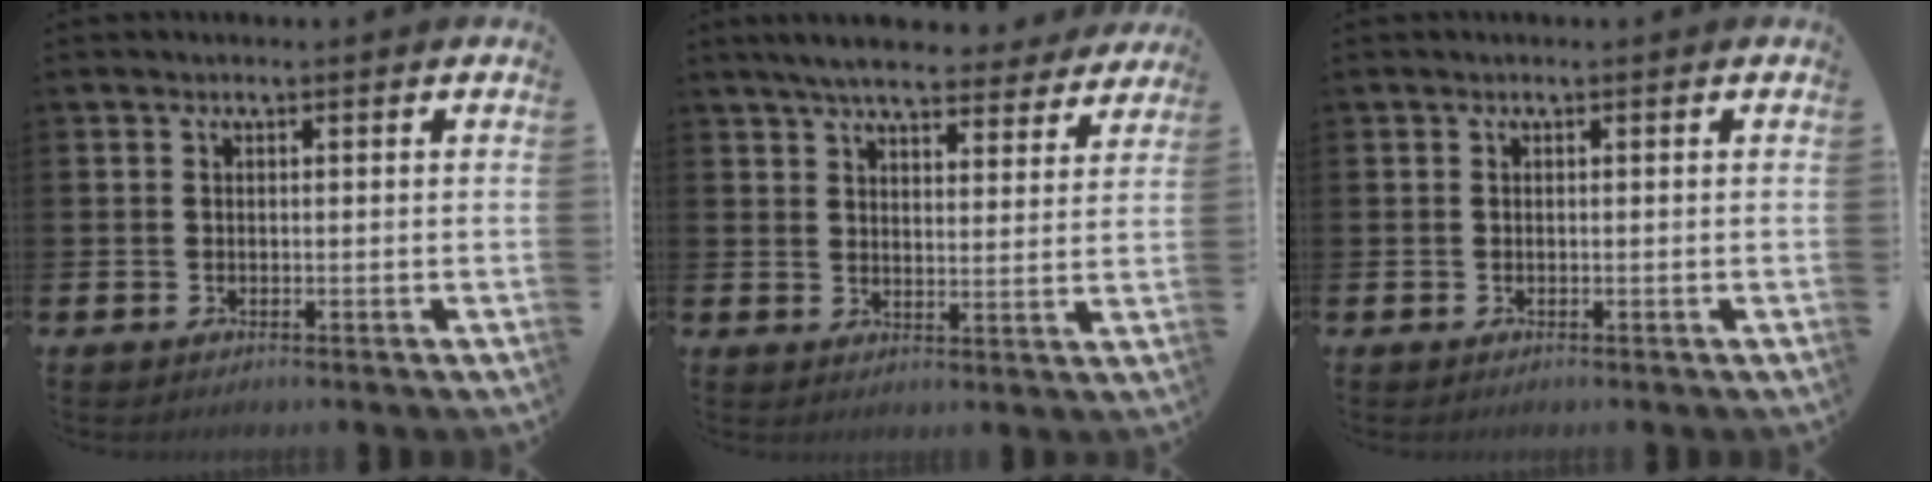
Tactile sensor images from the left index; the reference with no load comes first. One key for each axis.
{"total": 6.7, "fx": 6.3, "fy": 1.1, "fz": 2.0, "tx": -0.045, "ty": -0.033, "tz": 0.108}
{"total": 0.0}